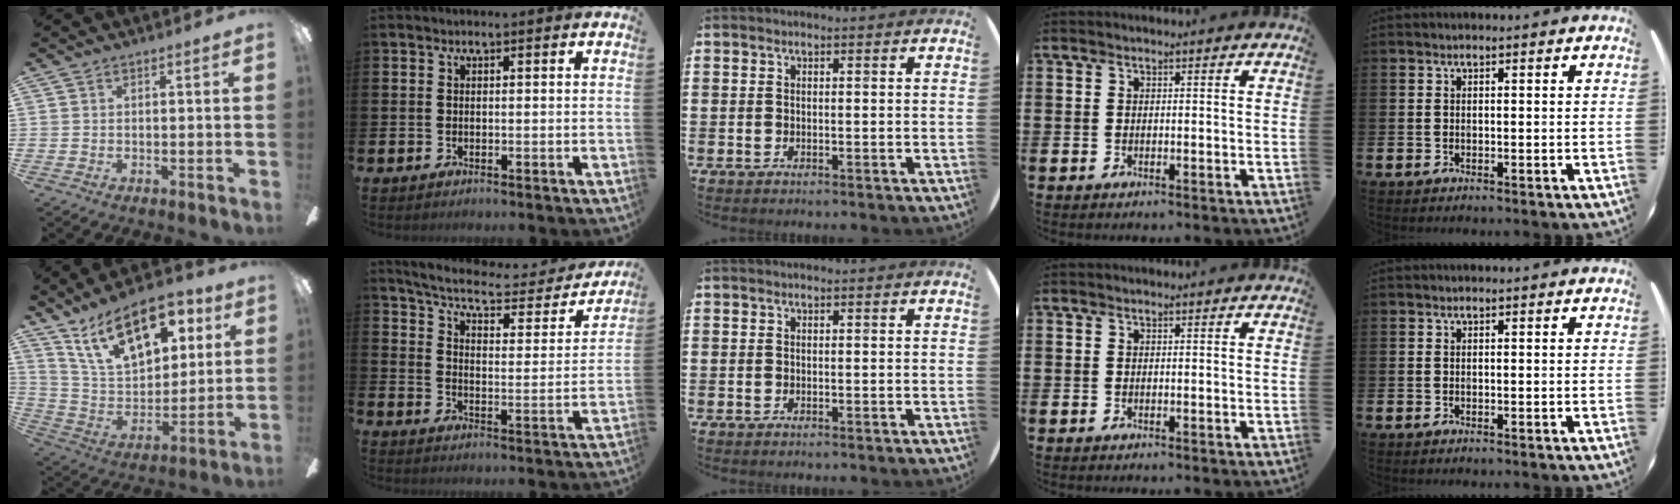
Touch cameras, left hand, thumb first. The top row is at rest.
{"thumb": {"total": 21.1, "force": [11.5, 11.2, 13.7], "torque": [-0.233, -0.040, 0.201]}, "index": {"total": 7.1, "force": [6.1, 1.8, 3.1], "torque": [-0.080, -0.042, 0.097]}}